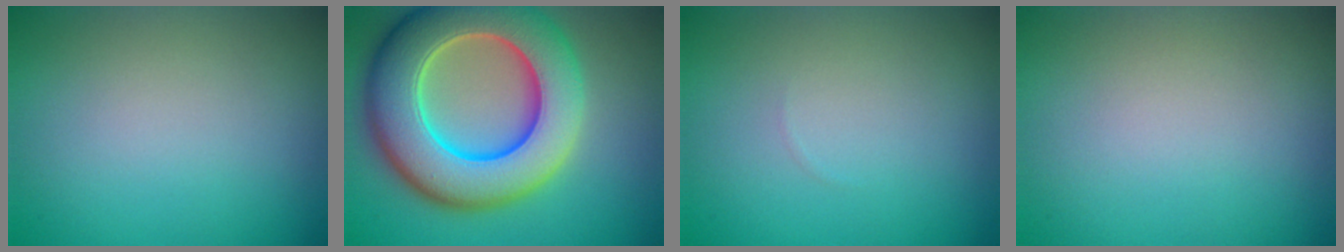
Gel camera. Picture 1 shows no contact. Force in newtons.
{"total": 12.6, "press": 12.6, "slide": 0.6}
{"total": 0.0}
{"total": 0.0}